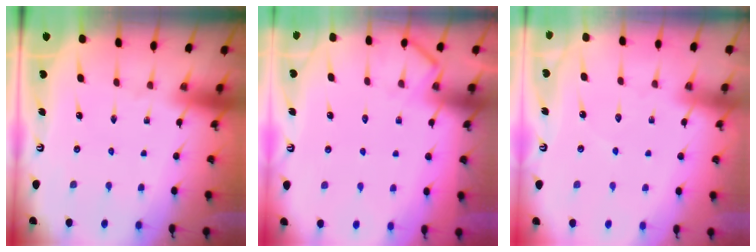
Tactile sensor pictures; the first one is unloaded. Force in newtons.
{"total": 7.6, "press": 7.5, "slide": 1.0}
{"total": 2.0, "press": 2.0, "slide": 0.2}